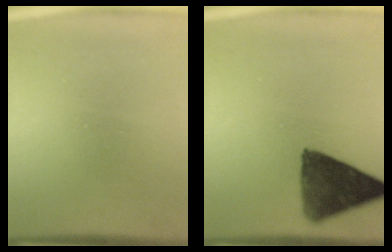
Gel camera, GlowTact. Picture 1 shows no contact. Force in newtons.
{"total": 11.3}